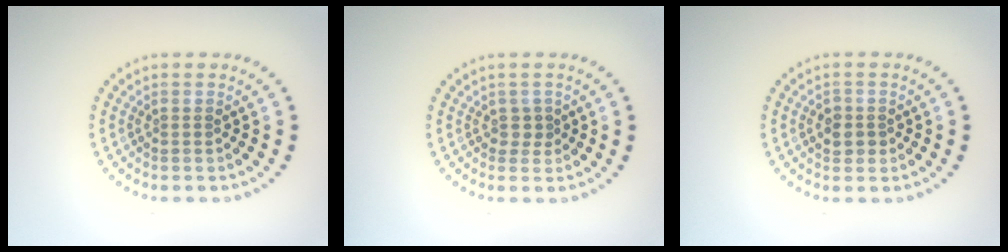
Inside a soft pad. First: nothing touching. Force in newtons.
{"total": 1.1, "press": 0.8, "slide": 0.7}
{"total": 1.7, "press": 1.6, "slide": 0.5}